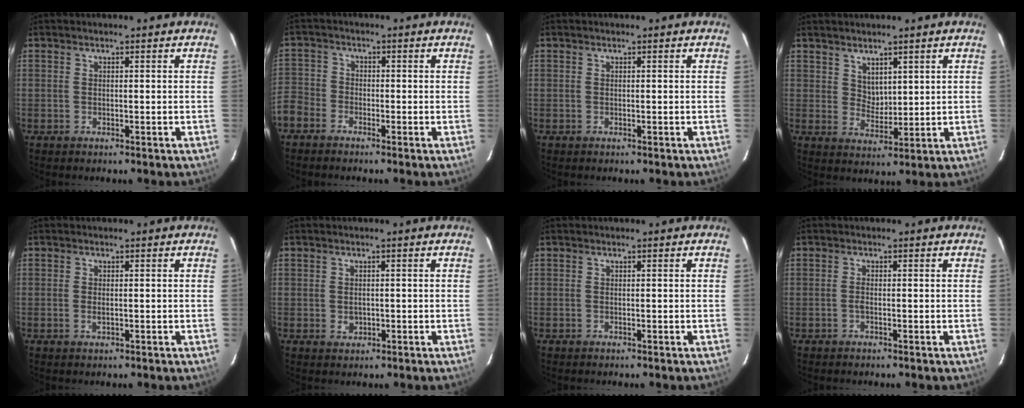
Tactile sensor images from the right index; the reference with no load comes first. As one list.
[{"total": 6.9, "force": [-4.2, 5.2, 1.7], "torque": [-0.051, 0.013, -0.100]}, {"total": 0.0}, {"total": 4.0, "force": [2.9, 2.3, 1.3], "torque": [-0.015, 0.002, 0.059]}, {"total": 1.2, "force": [-0.2, 0.6, 1.1], "torque": [-0.022, 0.000, -0.003]}, {"total": 1.9, "force": [-0.2, 1.6, 0.9], "torque": [-0.015, 0.001, 0.000]}, {"total": 0.0}, {"total": 0.8, "force": [-0.3, 0.3, 0.7], "torque": [-0.016, 0.001, -0.006]}]